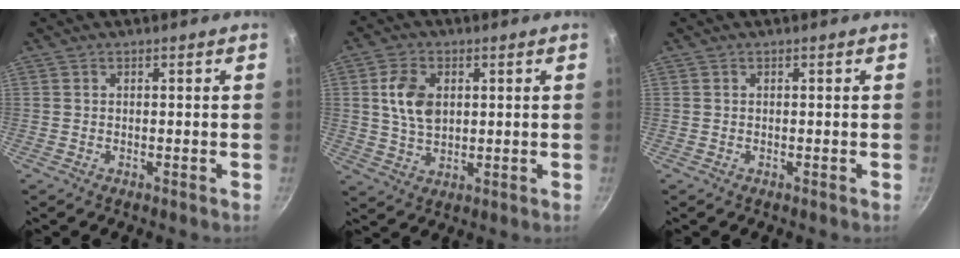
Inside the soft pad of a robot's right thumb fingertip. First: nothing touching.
{"total": 8.0, "force": [1.7, 5.4, 5.7], "torque": [-0.093, -0.003, 0.032]}
{"total": 0.0}